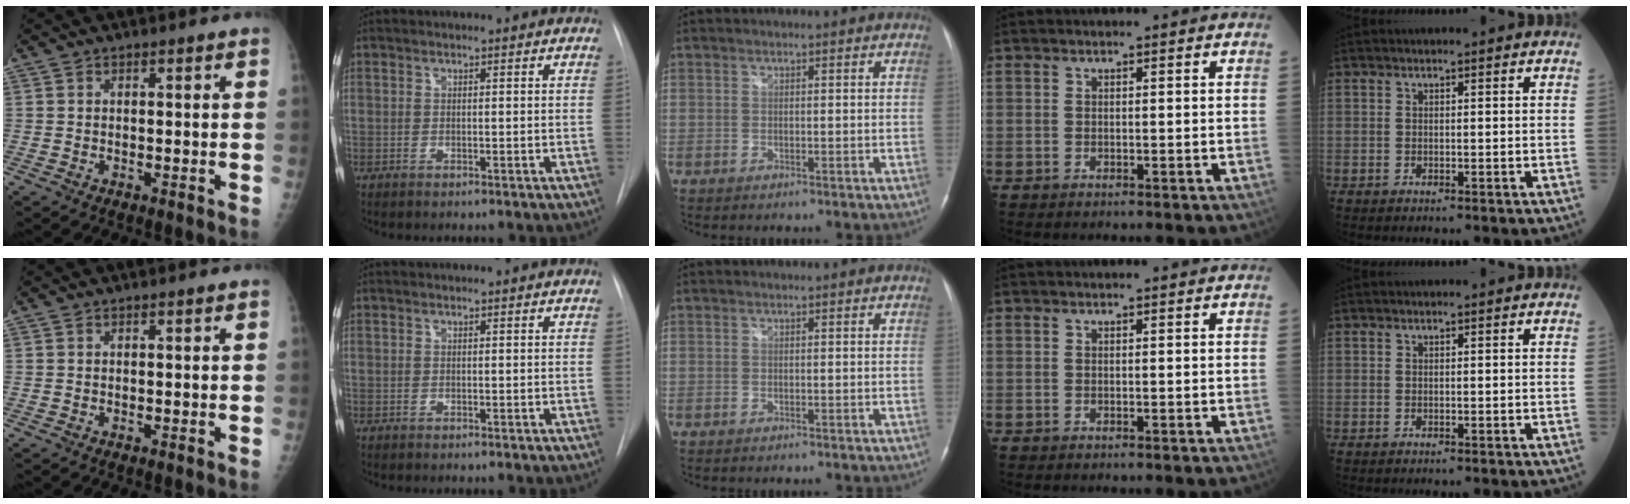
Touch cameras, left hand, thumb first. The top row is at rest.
{}